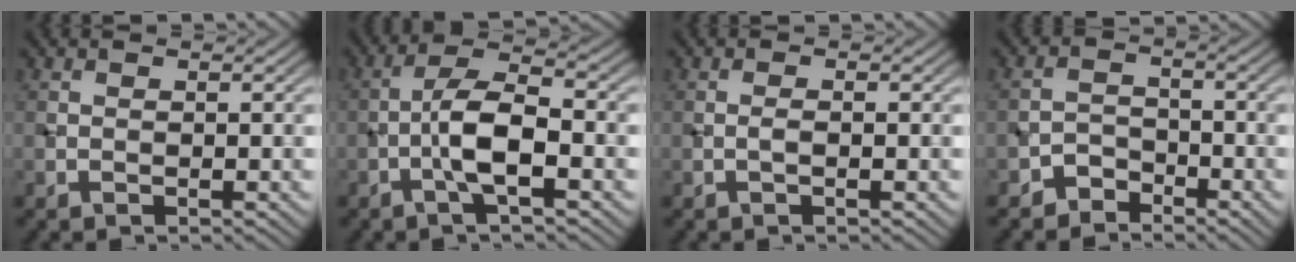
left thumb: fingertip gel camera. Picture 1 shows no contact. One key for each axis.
{"total": 5.9, "fx": -1.8, "fy": 1.6, "fz": 5.3, "tx": -0.105, "ty": 0.015, "tz": -0.043}
{"total": 0.8, "fx": -0.2, "fy": 0.2, "fz": 0.8, "tx": -0.013, "ty": 0.002, "tz": -0.004}
{"total": 2.8, "fx": -2.3, "fy": 1.5, "fz": 0.4, "tx": -0.002, "ty": 0.009, "tz": -0.050}